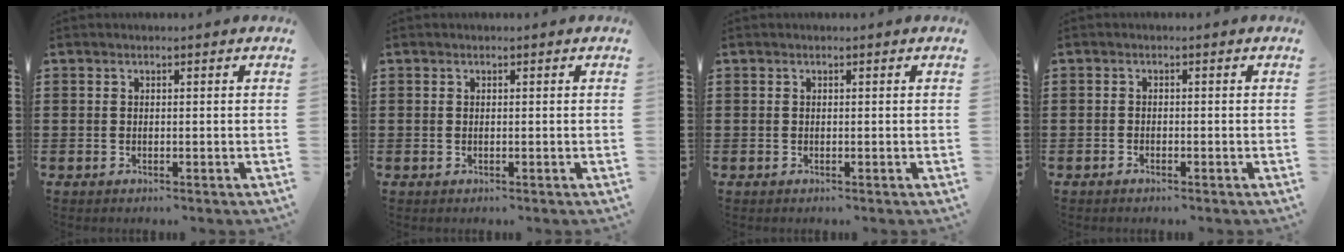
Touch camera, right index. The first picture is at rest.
{"total": 0.0}
{"total": 0.0}
{"total": 0.7, "force": [-0.7, 0.2, 0.1], "torque": [-0.004, 0.000, -0.013]}